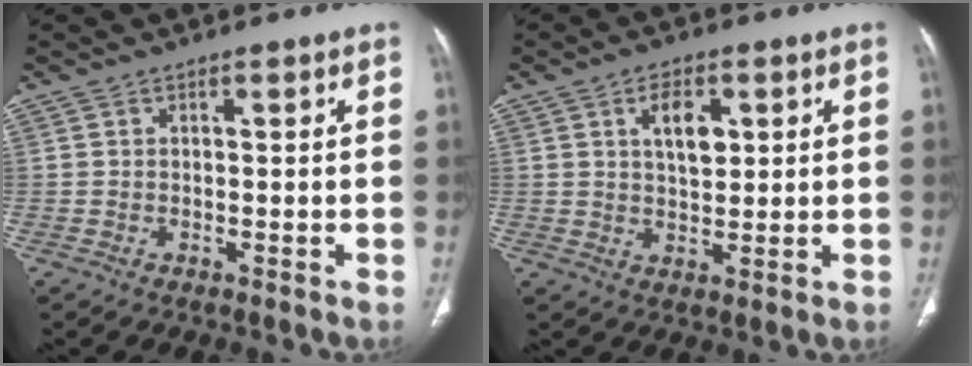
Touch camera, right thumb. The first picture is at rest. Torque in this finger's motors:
{"motor_torque": [1.25, 2.76, 0.04, 0.20, 0.03]}